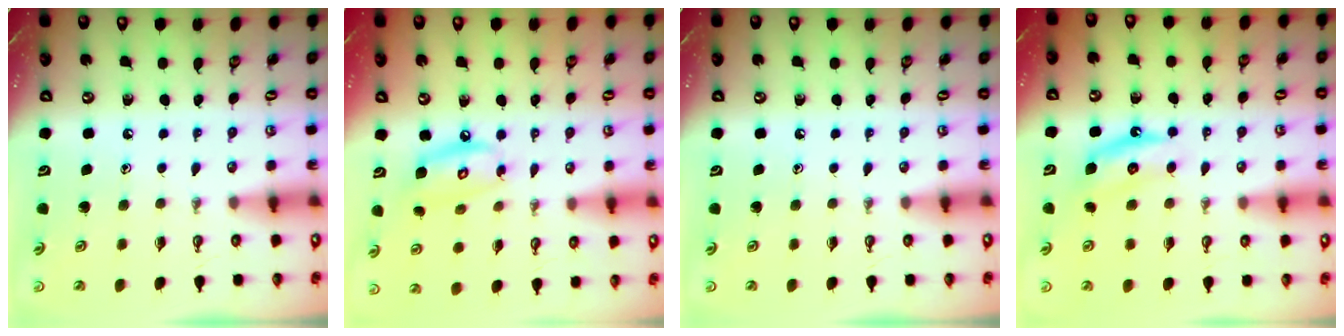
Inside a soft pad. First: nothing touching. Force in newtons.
{"total": 10.5, "press": 10.5, "slide": 1.1}
{"total": 0.0}
{"total": 5.7, "press": 5.6, "slide": 0.4}